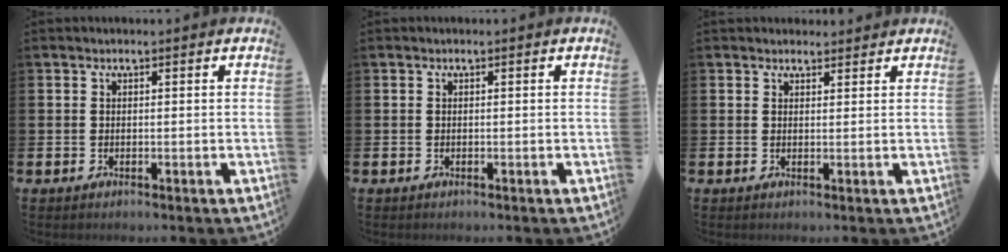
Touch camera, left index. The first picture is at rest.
{"total": 0.0}
{"total": 1.7, "force": [1.6, 0.6, 0.0], "torque": [0.006, -0.003, 0.028]}